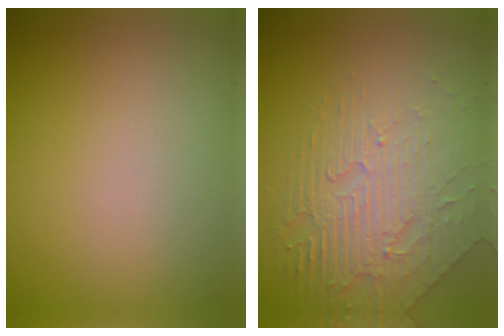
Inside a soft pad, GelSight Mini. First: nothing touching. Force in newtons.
{"total": 4.6, "press": 4.2, "slide": 1.9}